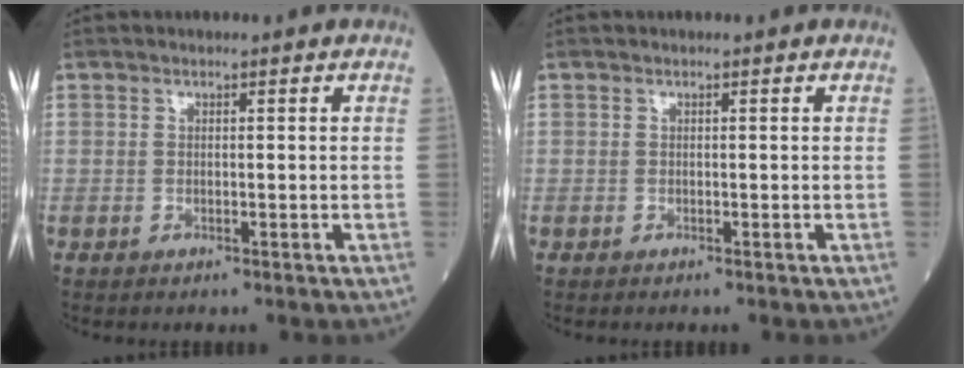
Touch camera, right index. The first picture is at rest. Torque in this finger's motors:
{"motor_torque": [0.49, -0.05, -0.01, -0.17]}